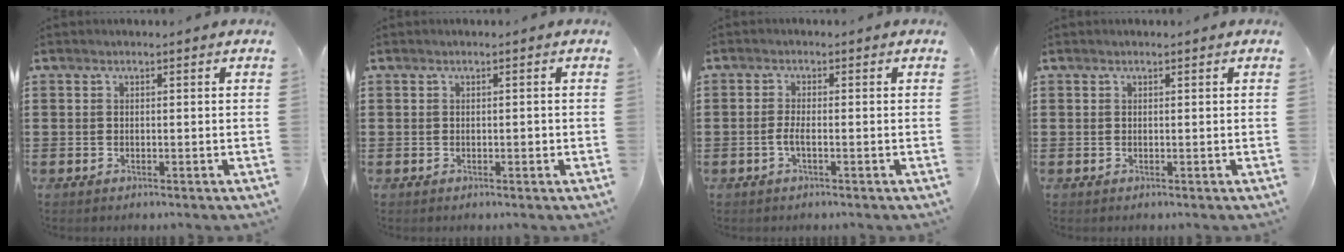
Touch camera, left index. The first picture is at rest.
{"total": 0.8, "force": [-0.1, 0.3, 0.8], "torque": [-0.013, 0.000, -0.001]}
{"total": 2.1, "force": [-0.8, 0.3, 1.9], "torque": [-0.043, -0.001, -0.017]}
{"total": 0.0}